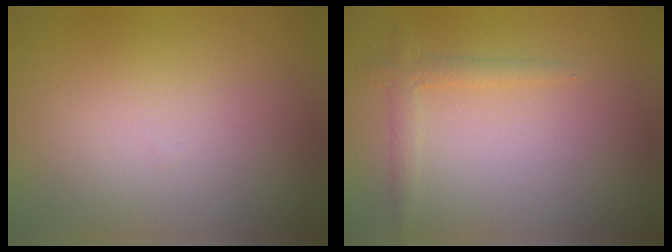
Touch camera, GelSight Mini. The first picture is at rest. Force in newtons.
{"total": 1.6, "press": 1.6, "slide": 0.1}